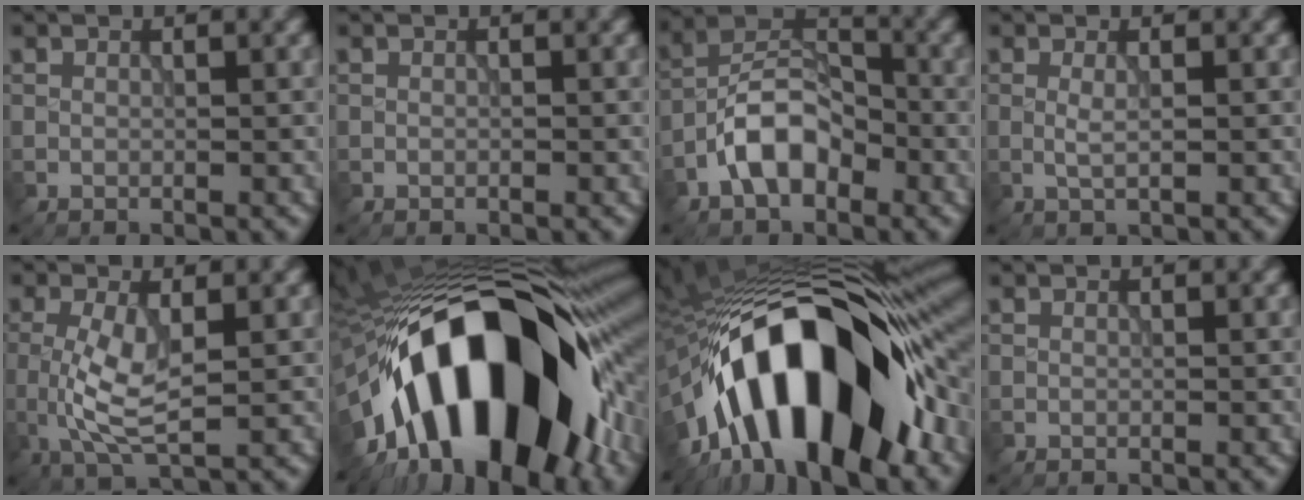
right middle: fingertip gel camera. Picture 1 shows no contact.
{"total": 0.0}
{"total": 6.1, "force": [-3.0, 3.4, 4.1], "torque": [-0.068, 0.016, -0.064]}
{"total": 1.1, "force": [0.1, 0.2, 1.1], "torque": [-0.024, 0.001, 0.002]}
{"total": 4.7, "force": [-0.1, 1.6, 4.4], "torque": [-0.101, -0.006, -0.001]}
{"total": 18.9, "force": [-6.4, 8.4, 15.6], "torque": [-0.221, 0.018, -0.110]}
{"total": 15.9, "force": [-6.5, 6.4, 13.1], "torque": [-0.197, 0.014, -0.103]}
{"total": 0.0}